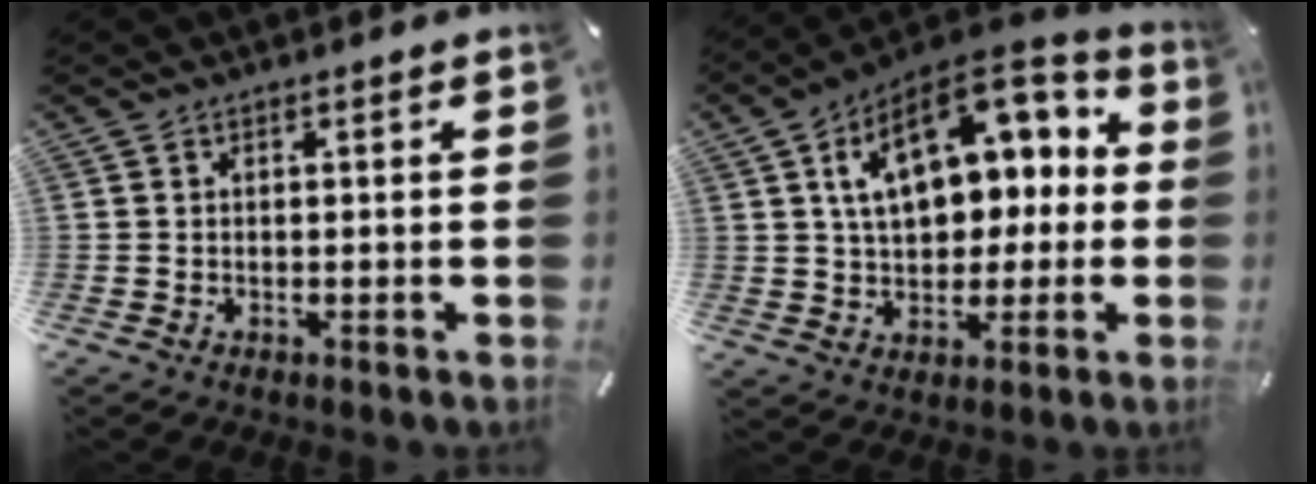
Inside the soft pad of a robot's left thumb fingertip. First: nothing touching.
{"total": 18.5, "force": [5.3, 12.3, 12.8], "torque": [-0.201, -0.013, 0.096]}